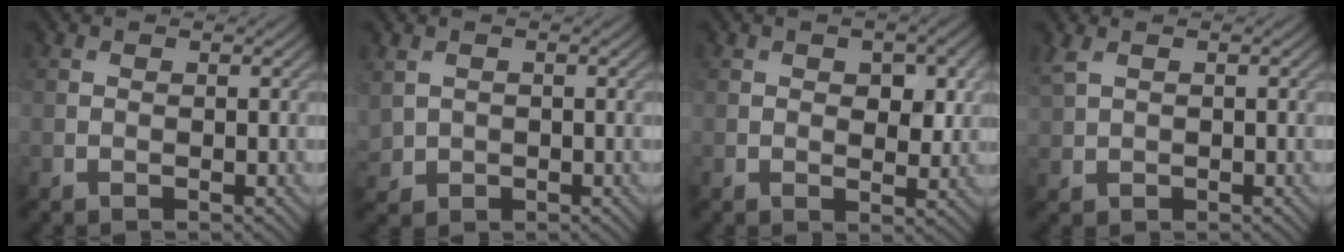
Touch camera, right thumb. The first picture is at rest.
{"total": 2.2, "force": [0.3, 1.9, 1.1], "torque": [-0.034, -0.006, 0.009]}
{"total": 4.3, "force": [1.2, 2.4, 3.3], "torque": [-0.053, -0.005, 0.021]}
{"total": 2.2, "force": [1.2, 1.2, 1.5], "torque": [-0.047, 0.006, 0.030]}